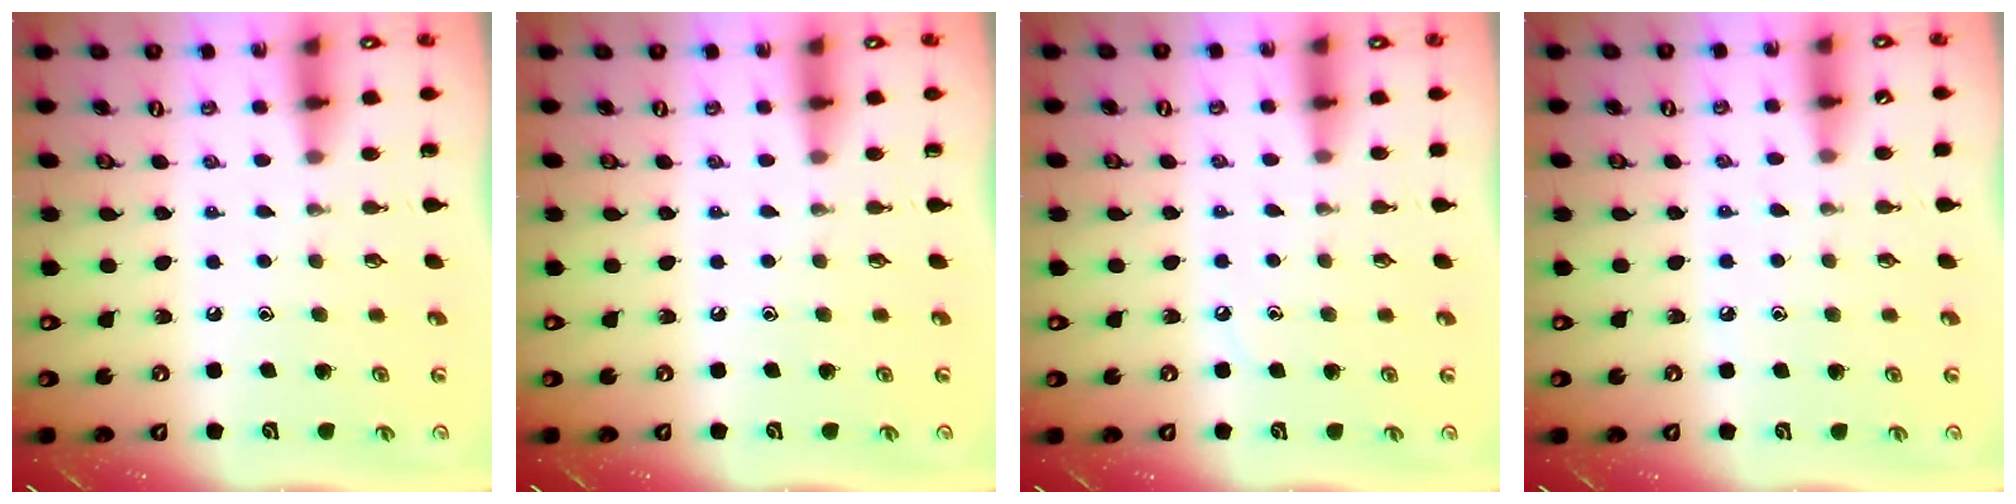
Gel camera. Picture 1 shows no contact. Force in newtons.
{"total": 0.0}
{"total": 2.5, "press": 2.5, "slide": 0.4}
{"total": 3.4, "press": 3.4, "slide": 0.5}